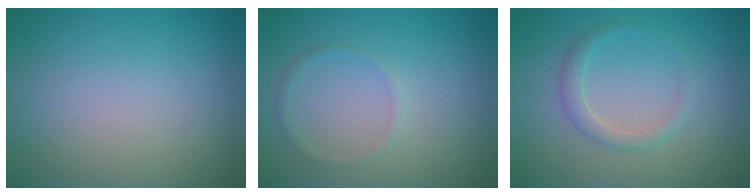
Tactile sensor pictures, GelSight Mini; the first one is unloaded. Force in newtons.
{"total": 0.8, "press": 0.8, "slide": 0.1}
{"total": 1.6, "press": 1.6, "slide": 0.1}